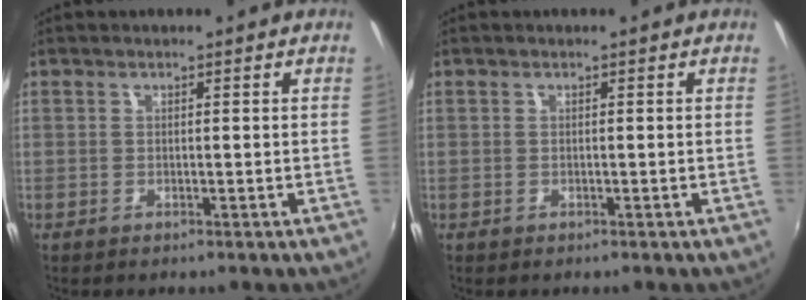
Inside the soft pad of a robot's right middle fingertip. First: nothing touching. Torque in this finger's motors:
{"motor_torque": [0.44, -0.55, 0.02, 0.03]}